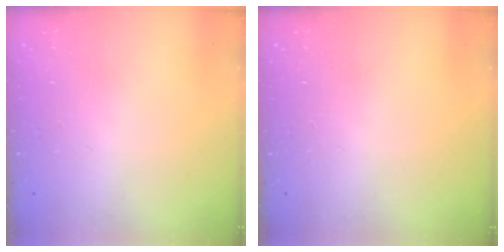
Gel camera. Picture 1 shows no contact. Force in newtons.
{"total": 0.0}